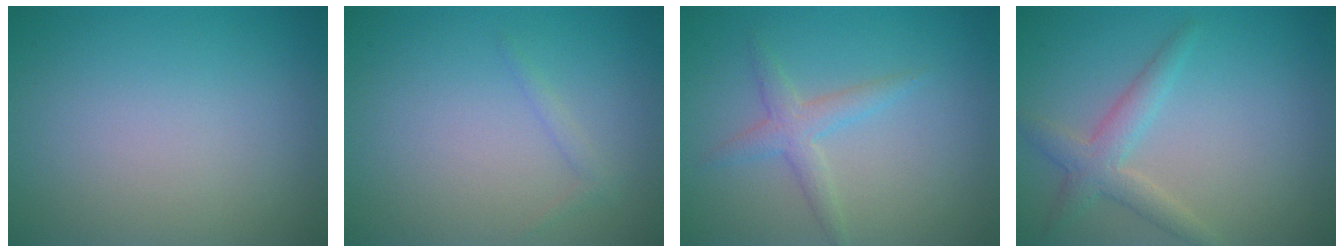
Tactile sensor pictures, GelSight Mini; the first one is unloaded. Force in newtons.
{"total": 0.8, "press": 0.8, "slide": 0.1}
{"total": 2.2, "press": 2.2, "slide": 0.1}
{"total": 2.8, "press": 2.8, "slide": 0.1}